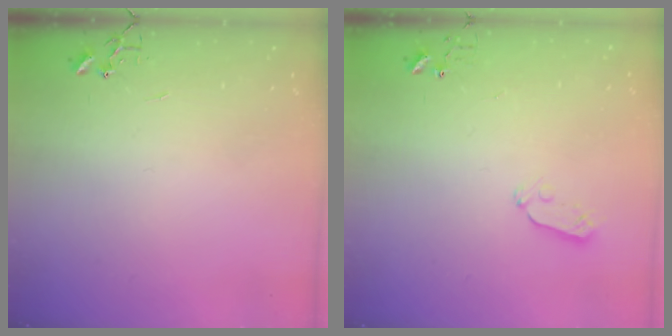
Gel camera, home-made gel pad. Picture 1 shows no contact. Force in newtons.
{"total": 3.9, "press": 3.8, "slide": 0.6}